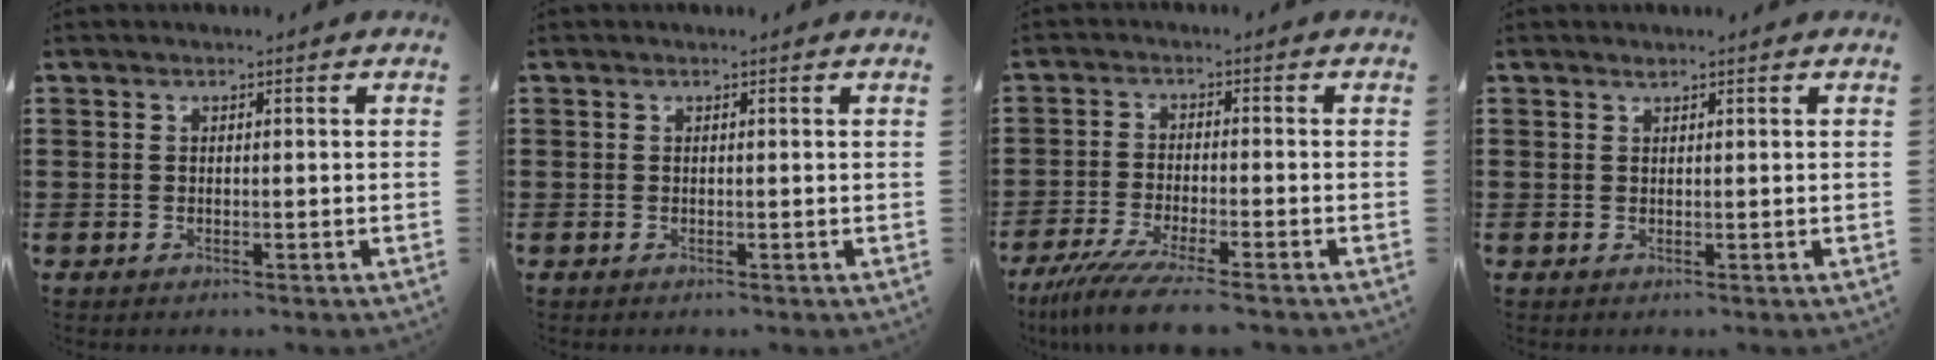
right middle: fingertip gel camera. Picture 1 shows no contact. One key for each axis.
{"total": 0.0}
{"total": 6.6, "fx": -5.7, "fy": -0.2, "fz": 3.4, "tx": -0.079, "ty": -0.019, "tz": -0.111}
{"total": 0.5, "fx": 0.5, "fy": 0.1, "fz": 0.1, "tx": -0.004, "ty": -0.001, "tz": 0.010}